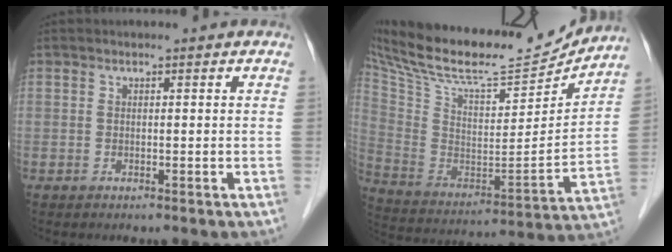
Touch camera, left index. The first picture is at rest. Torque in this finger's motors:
{"motor_torque": [0.43, -0.40, 0.36, 0.11]}